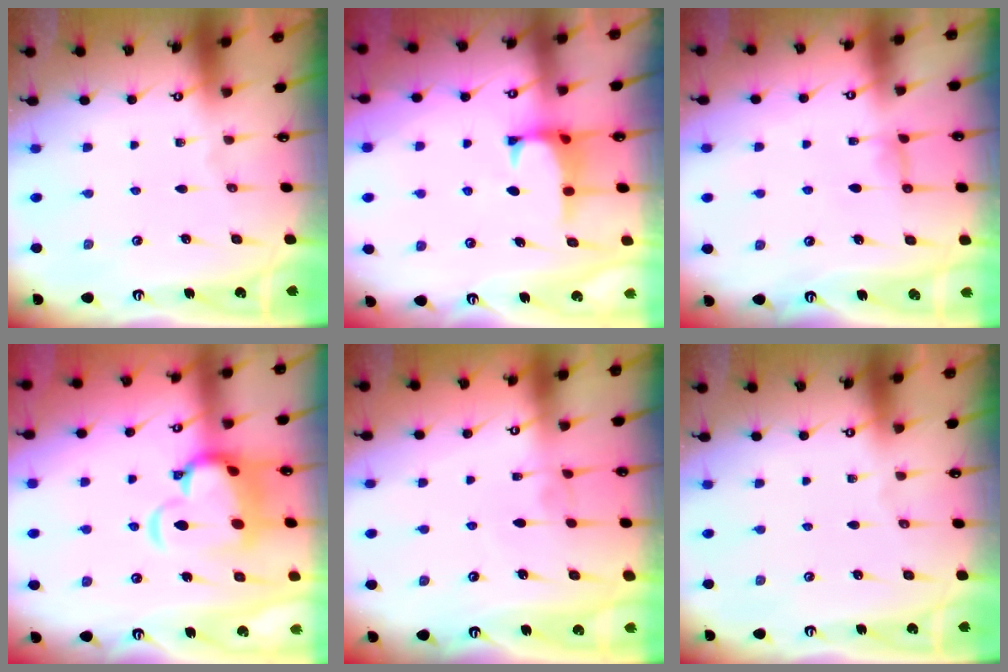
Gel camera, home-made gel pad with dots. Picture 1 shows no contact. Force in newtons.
{"total": 0.9, "press": 0.4, "slide": 0.8}
{"total": 1.3, "press": 1.2, "slide": 0.4}
{"total": 9.8, "press": 9.6, "slide": 2.0}
{"total": 2.9, "press": 2.9, "slide": 0.4}
{"total": 0.0}